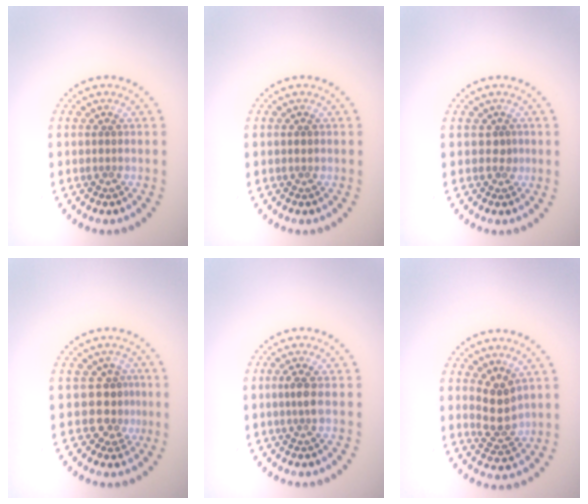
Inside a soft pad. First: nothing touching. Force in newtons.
{"total": 0.5, "press": 0.5, "slide": 0.0}
{"total": 0.8, "press": 0.4, "slide": 0.6}
{"total": 2.4, "press": 2.0, "slide": 1.4}
{"total": 1.3, "press": 1.0, "slide": 0.7}
{"total": 3.0, "press": 2.6, "slide": 1.4}